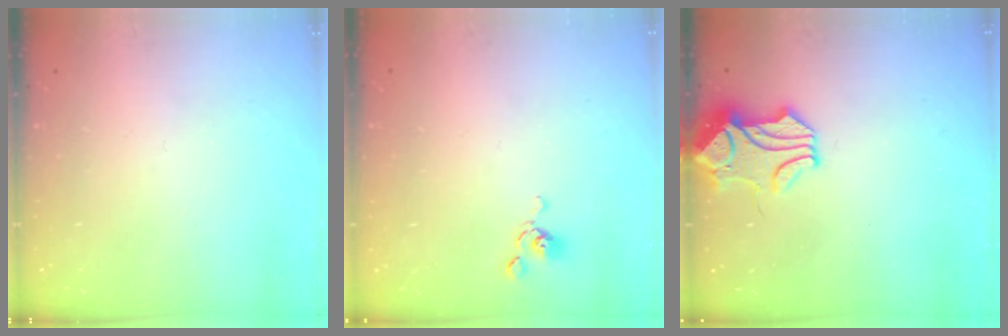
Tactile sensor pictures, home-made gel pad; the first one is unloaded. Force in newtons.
{"total": 6.4, "press": 6.4, "slide": 0.5}
{"total": 1.0, "press": 0.0, "slide": 1.0}